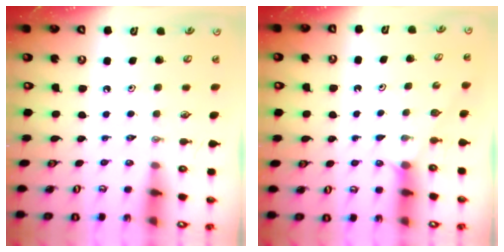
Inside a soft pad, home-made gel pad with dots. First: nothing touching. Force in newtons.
{"total": 2.5, "press": 2.4, "slide": 0.4}